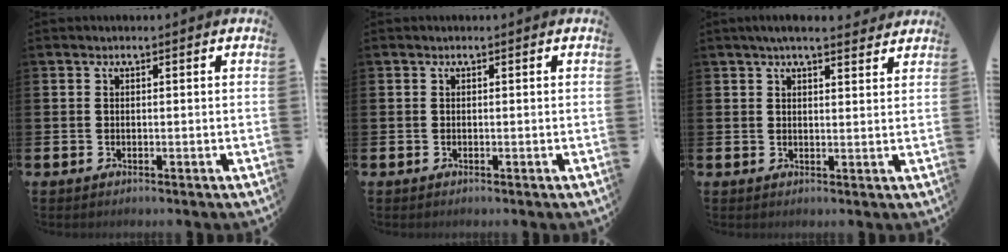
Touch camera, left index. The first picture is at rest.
{"total": 0.0}
{"total": 3.5, "force": [3.1, 0.6, 1.4], "torque": [-0.027, -0.012, 0.055]}